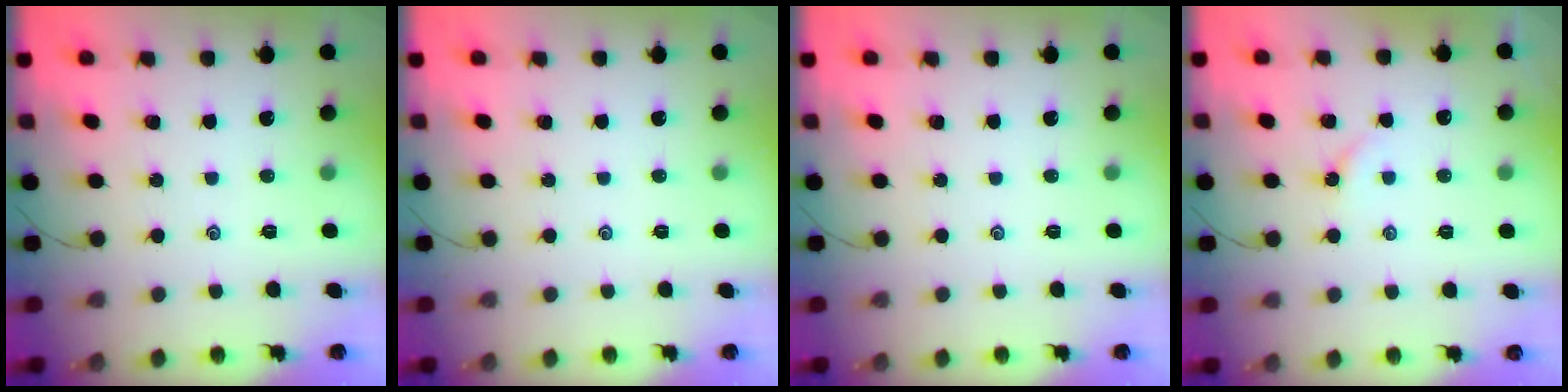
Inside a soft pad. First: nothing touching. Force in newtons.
{"total": 0.0}
{"total": 0.0}
{"total": 1.8, "press": 1.8, "slide": 0.4}